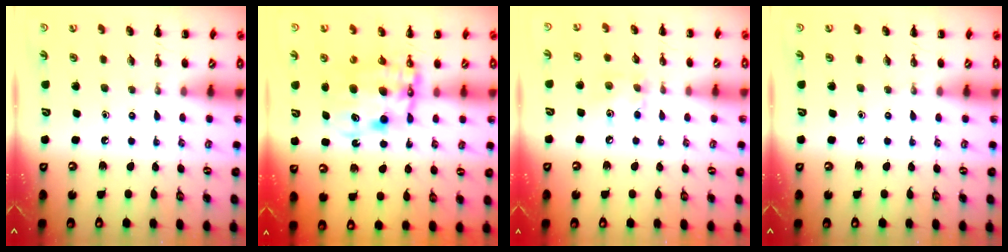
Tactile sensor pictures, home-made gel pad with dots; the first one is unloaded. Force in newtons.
{"total": 10.5, "press": 10.1, "slide": 2.9}
{"total": 6.0, "press": 5.8, "slide": 1.4}
{"total": 0.0}